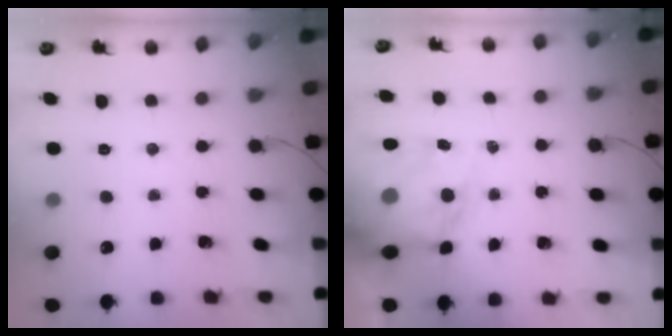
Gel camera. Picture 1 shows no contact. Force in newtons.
{"total": 13.3, "press": 12.8, "slide": 3.8}